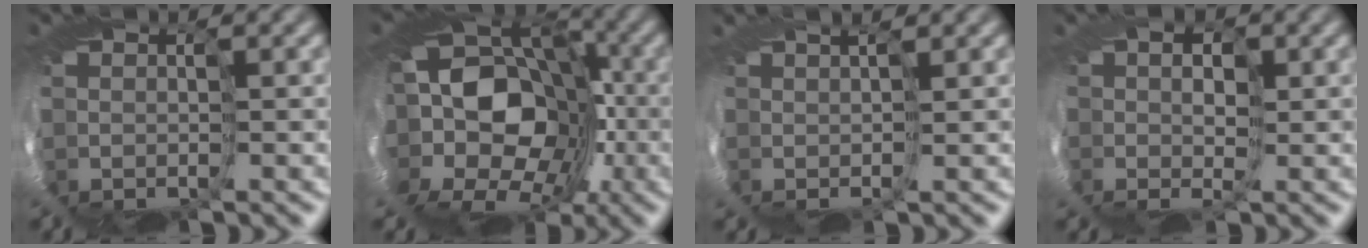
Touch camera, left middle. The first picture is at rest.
{"total": 14.6, "force": [-3.2, 11.9, 7.9], "torque": [-0.123, 0.023, -0.107]}
{"total": 2.8, "force": [1.6, -2.2, -0.9], "torque": [0.025, 0.022, 0.003]}
{"total": 0.8, "force": [0.7, -0.1, 0.4], "torque": [0.021, 0.016, -0.007]}